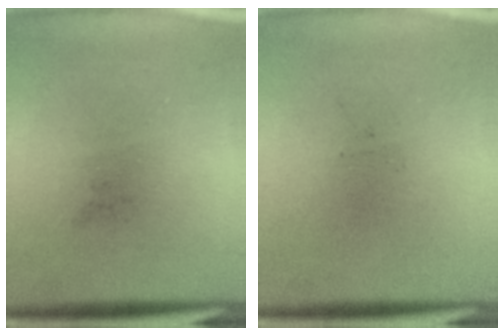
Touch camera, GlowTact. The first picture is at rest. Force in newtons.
{"total": 0.0}